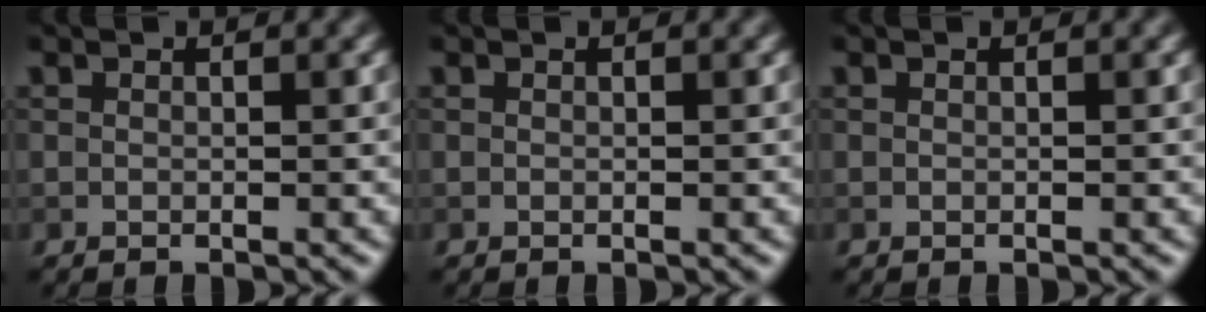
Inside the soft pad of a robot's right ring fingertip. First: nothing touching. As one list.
[{"total": 0.0}, {"total": 0.0}]